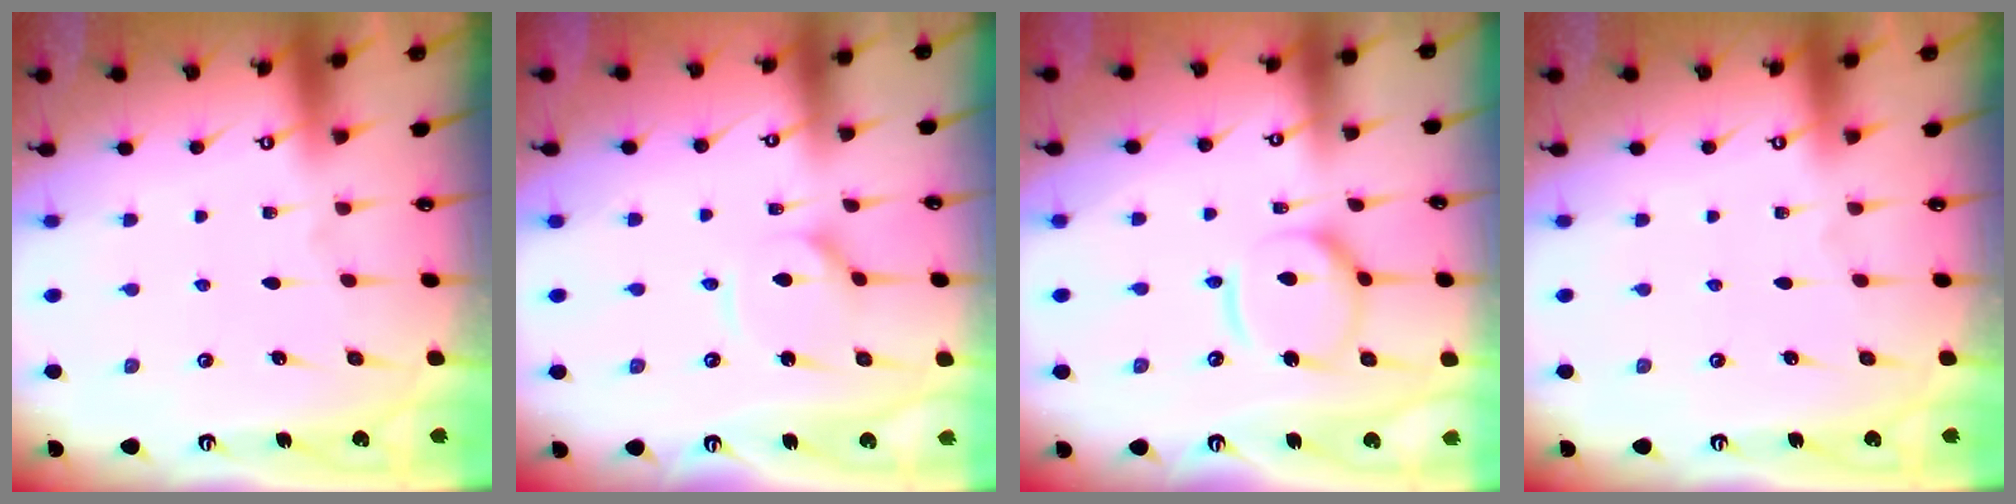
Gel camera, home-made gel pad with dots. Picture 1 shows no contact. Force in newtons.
{"total": 4.4, "press": 4.4, "slide": 0.4}
{"total": 12.9, "press": 12.8, "slide": 1.6}
{"total": 0.0}